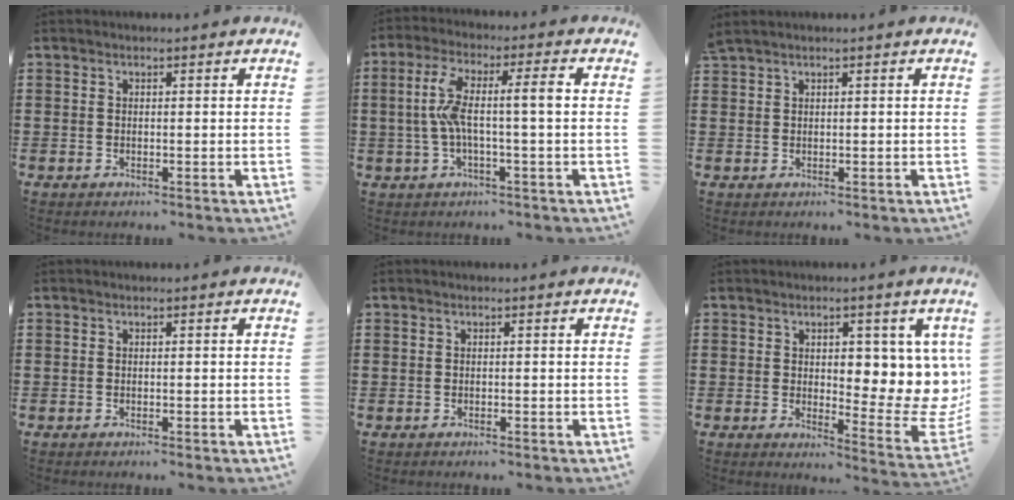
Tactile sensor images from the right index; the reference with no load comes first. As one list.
[{"total": 7.6, "force": [-0.2, 1.2, 7.5], "torque": [-0.151, 0.003, -0.016]}, {"total": 0.7, "force": [0.6, 0.0, 0.3], "torque": [-0.009, 0.000, 0.012]}, {"total": 0.0}, {"total": 0.0}, {"total": 6.6, "force": [2.6, 3.4, 4.9], "torque": [-0.058, -0.026, 0.037]}]